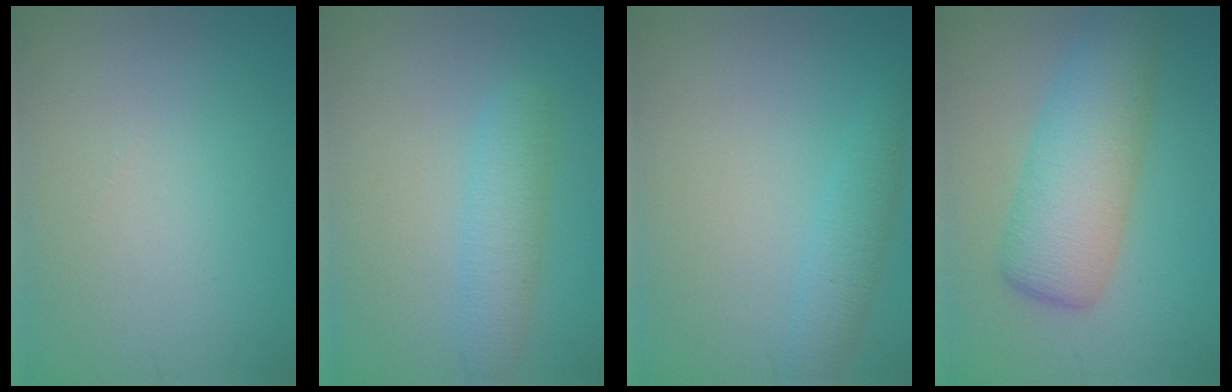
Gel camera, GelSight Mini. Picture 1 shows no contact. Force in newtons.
{"total": 2.8, "press": 2.8, "slide": 0.1}
{"total": 2.2, "press": 2.2, "slide": 0.2}
{"total": 6.6, "press": 6.6, "slide": 0.1}